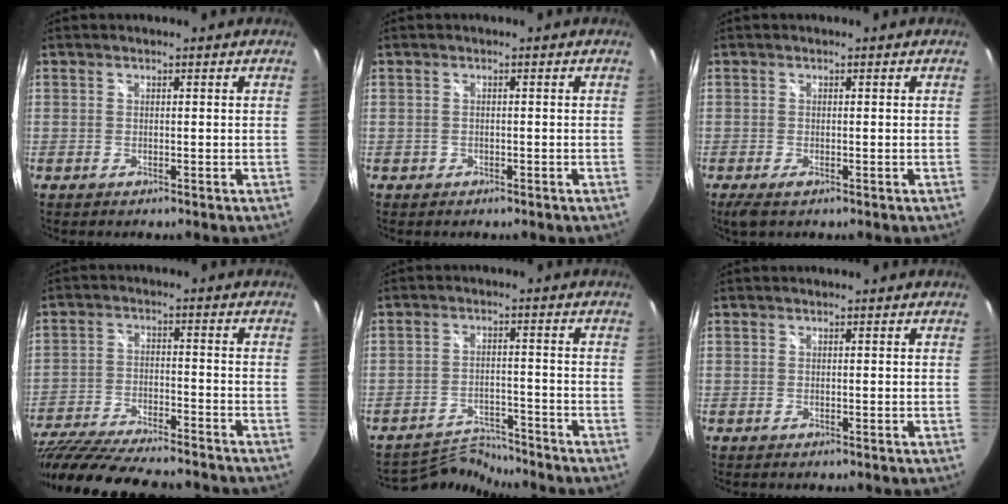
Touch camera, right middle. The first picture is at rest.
{"total": 0.7, "force": [-0.4, 0.6, 0.1], "torque": [-0.006, -0.001, -0.003]}
{"total": 2.8, "force": [-1.6, 0.8, 2.2], "torque": [-0.041, -0.013, -0.024]}
{"total": 23.3, "force": [-19.6, 5.1, 11.5], "torque": [-0.230, -0.051, -0.312]}
{"total": 6.6, "force": [-6.6, -0.2, -0.4], "torque": [-0.014, 0.006, -0.115]}
{"total": 0.0}